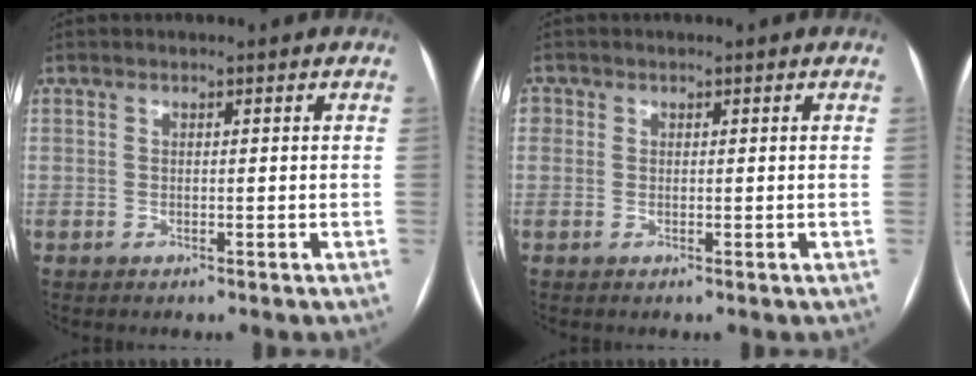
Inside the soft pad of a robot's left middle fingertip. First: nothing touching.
{"total": 1.2, "force": [0.3, 1.1, 0.3], "torque": [0.004, 0.006, 0.004]}